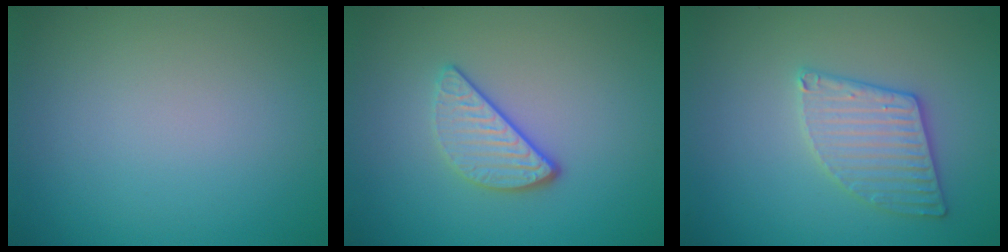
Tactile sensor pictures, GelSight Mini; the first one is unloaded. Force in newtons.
{"total": 3.1, "press": 2.5, "slide": 1.8}
{"total": 3.4, "press": 3.4, "slide": 0.5}